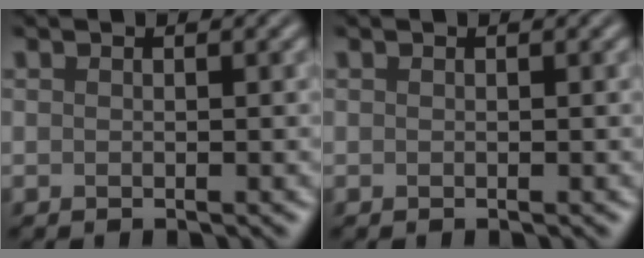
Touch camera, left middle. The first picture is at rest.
{"total": 0.0}